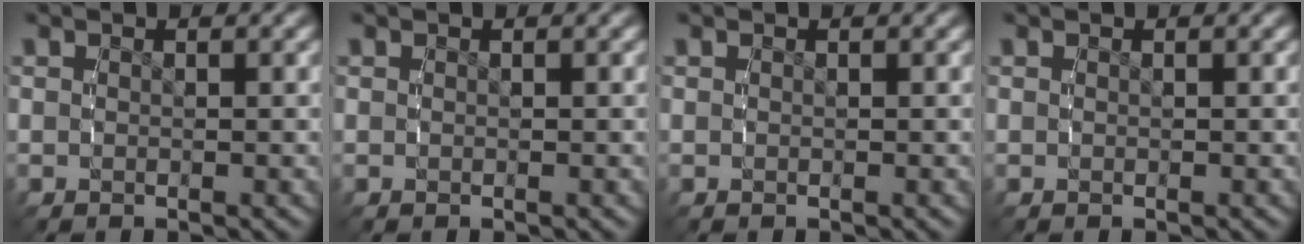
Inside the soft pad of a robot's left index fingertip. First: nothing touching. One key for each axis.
{"total": 0.0}
{"total": 0.0}
{"total": 0.0}